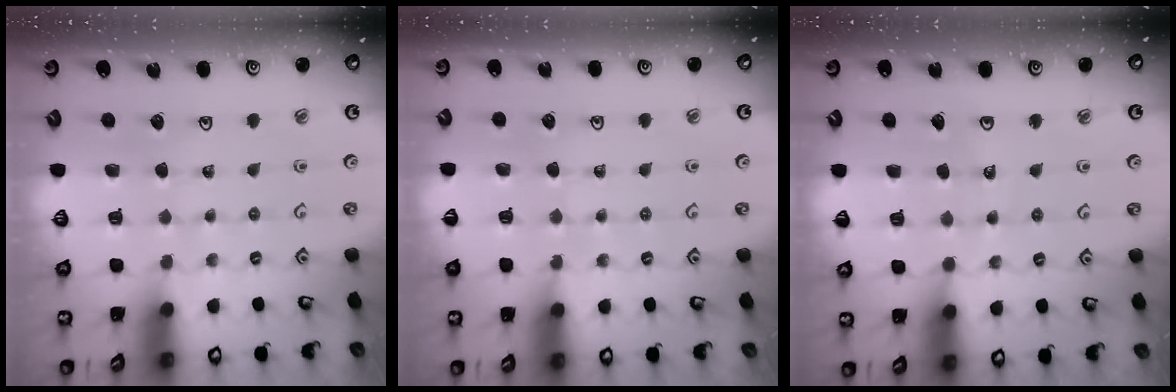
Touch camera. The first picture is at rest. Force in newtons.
{"total": 3.6, "press": 3.5, "slide": 0.4}
{"total": 2.5, "press": 2.5, "slide": 0.2}